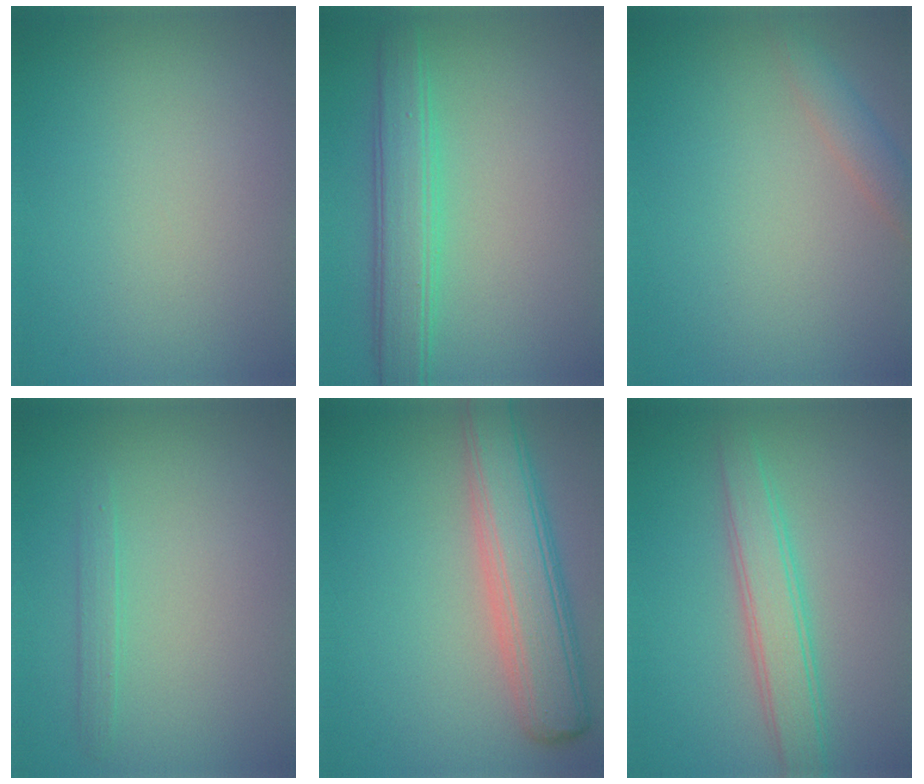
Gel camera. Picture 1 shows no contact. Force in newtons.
{"total": 4.3, "press": 4.3, "slide": 0.2}
{"total": 1.9, "press": 1.9, "slide": 0.1}
{"total": 1.1, "press": 1.1, "slide": 0.1}
{"total": 6.5, "press": 6.5, "slide": 0.5}
{"total": 3.7, "press": 3.7, "slide": 0.1}